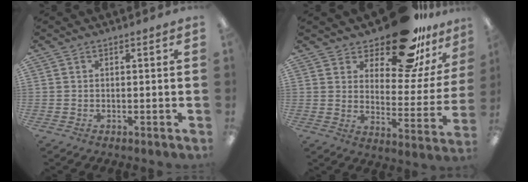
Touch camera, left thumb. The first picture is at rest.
{"total": 18.5, "force": [14.7, 6.4, 9.2], "torque": [-0.137, -0.100, 0.248]}